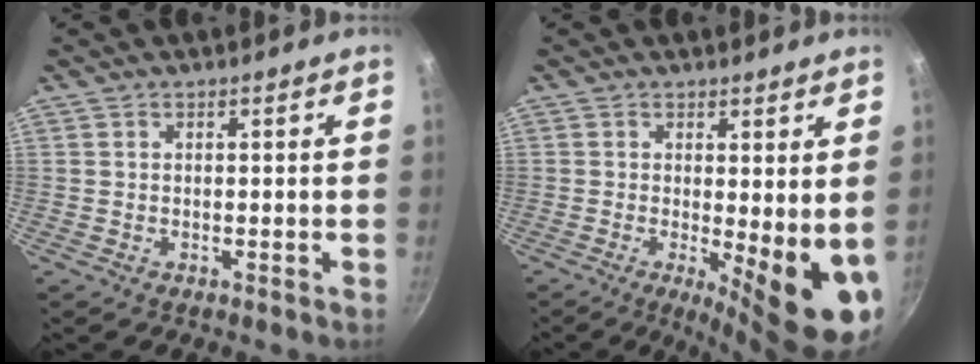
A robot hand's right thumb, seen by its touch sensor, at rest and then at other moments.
{"total": 12.7, "force": [-2.0, 3.8, 11.9], "torque": [-0.156, -0.027, -0.015]}